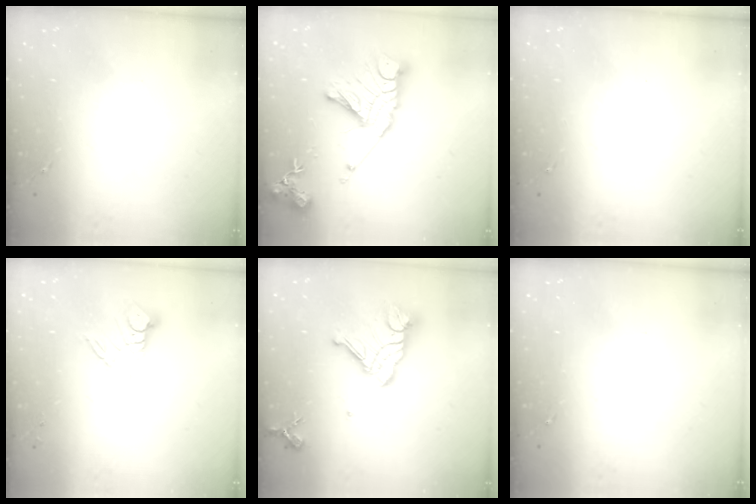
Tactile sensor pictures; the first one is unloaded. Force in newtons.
{"total": 19.1, "press": 19.0, "slide": 1.8}
{"total": 0.0}
{"total": 8.8, "press": 8.8, "slide": 0.8}
{"total": 15.8, "press": 15.7, "slide": 1.7}
{"total": 0.0}